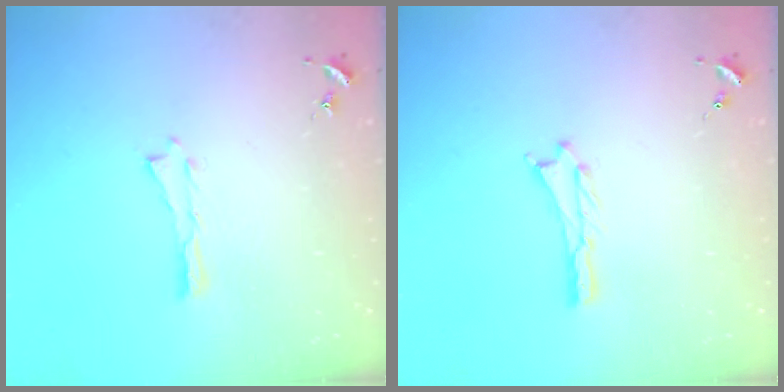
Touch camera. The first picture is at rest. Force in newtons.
{"total": 0.5, "press": 0.5, "slide": 0.2}